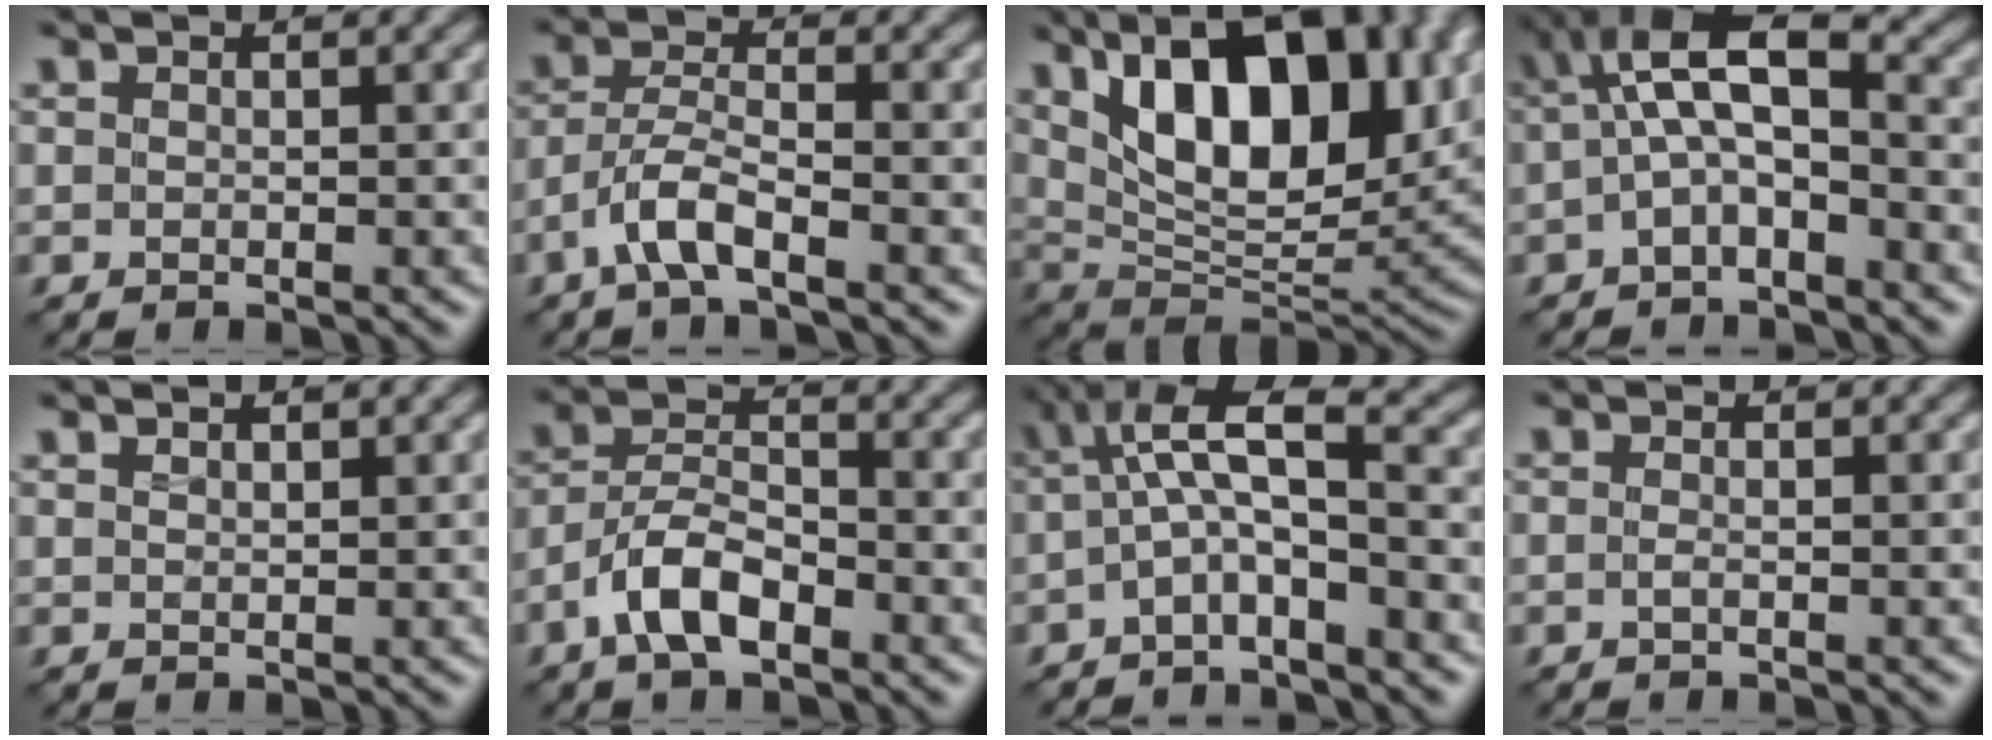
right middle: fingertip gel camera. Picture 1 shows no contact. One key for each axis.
{"total": 3.6, "fx": -2.2, "fy": 0.8, "fz": 2.8, "tx": -0.061, "ty": 0.007, "tz": -0.051}
{"total": 15.2, "fx": 6.7, "fy": 7.3, "fz": 11.5, "tx": -0.177, "ty": 0.011, "tz": 0.115}
{"total": 5.5, "fx": 0.1, "fy": 2.2, "fz": 5.0, "tx": -0.088, "ty": 0.018, "tz": -0.010}
{"total": 1.3, "fx": 1.2, "fy": 0.3, "fz": 0.4, "tx": -0.003, "ty": 0.001, "tz": 0.019}
{"total": 4.8, "fx": -2.7, "fy": 2.1, "fz": 3.4, "tx": -0.060, "ty": 0.009, "tz": -0.057}
{"total": 5.0, "fx": -0.3, "fy": 1.5, "fz": 4.8, "tx": -0.087, "ty": 0.017, "tz": -0.014}
{"total": 0.6, "fx": -0.2, "fy": 0.2, "fz": 0.6, "tx": -0.012, "ty": -0.002, "tz": -0.005}